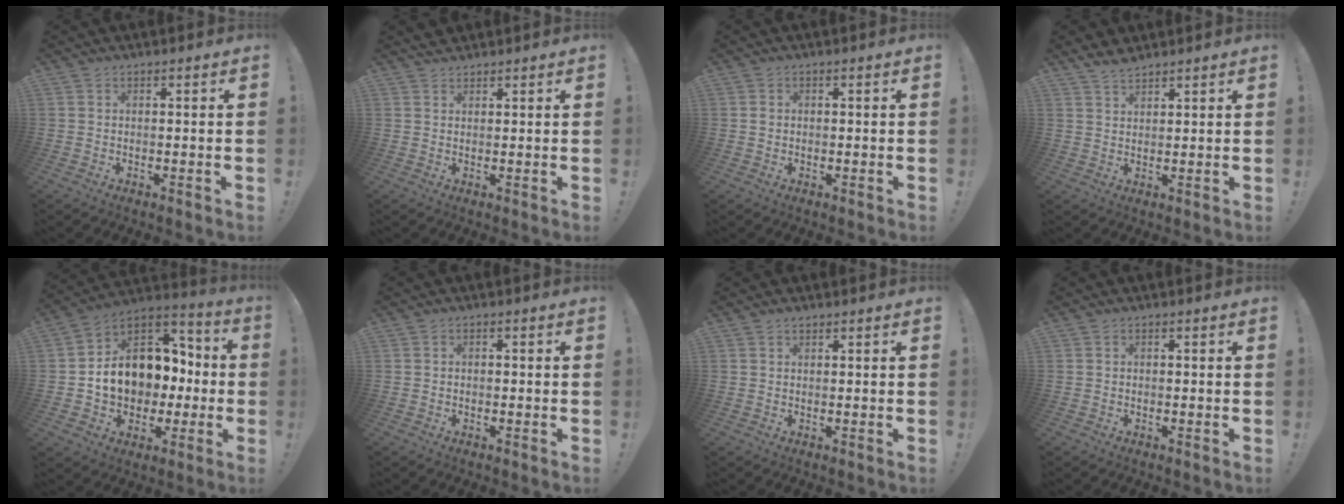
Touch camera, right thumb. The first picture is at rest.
{"total": 1.9, "force": [1.7, 0.8, 0.1], "torque": [-0.004, -0.009, 0.033]}
{"total": 0.9, "force": [0.0, 0.8, 0.3], "torque": [0.003, 0.000, -0.001]}
{"total": 3.7, "force": [3.3, 1.1, 1.3], "torque": [-0.032, -0.020, 0.063]}
{"total": 15.0, "force": [0.2, 12.6, 8.1], "torque": [-0.126, -0.001, 0.025]}
{"total": 1.3, "force": [-1.0, 0.7, 0.6], "torque": [-0.014, 0.005, -0.016]}
{"total": 0.6, "force": [0.5, 0.3, 0.2], "torque": [-0.002, -0.001, 0.009]}
{"total": 0.6, "force": [-0.5, 0.3, 0.2], "torque": [-0.008, 0.004, -0.009]}